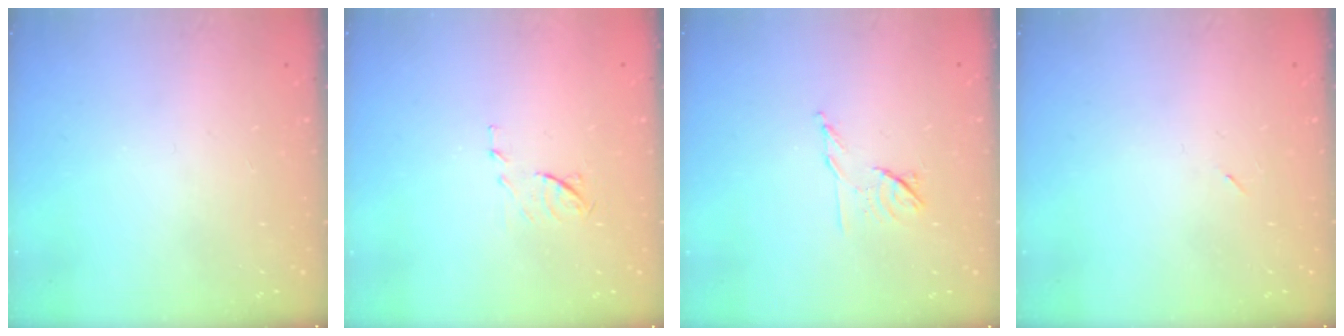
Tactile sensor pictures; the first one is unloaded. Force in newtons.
{"total": 6.9, "press": 6.9, "slide": 0.7}
{"total": 7.1, "press": 7.0, "slide": 1.2}
{"total": 2.2, "press": 1.9, "slide": 1.2}